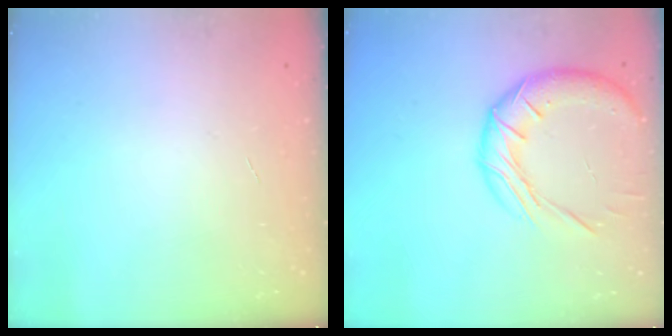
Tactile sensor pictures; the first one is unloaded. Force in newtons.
{"total": 16.0, "press": 15.9, "slide": 1.1}